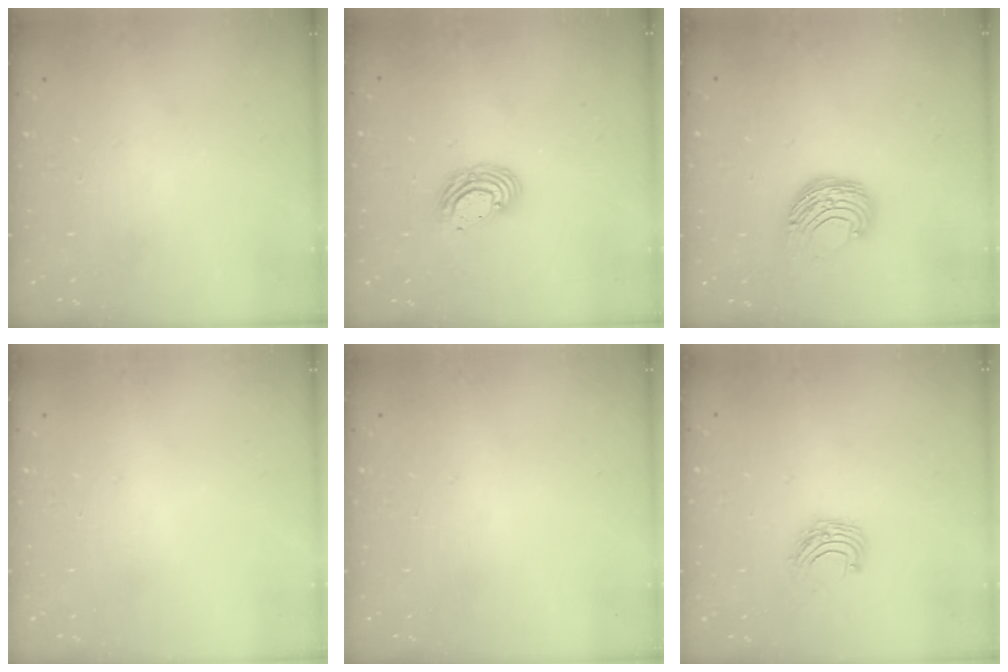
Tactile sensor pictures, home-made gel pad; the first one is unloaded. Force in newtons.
{"total": 8.3, "press": 8.2, "slide": 1.4}
{"total": 9.5, "press": 9.5, "slide": 0.6}
{"total": 0.0}
{"total": 0.0}
{"total": 6.0, "press": 5.9, "slide": 0.6}